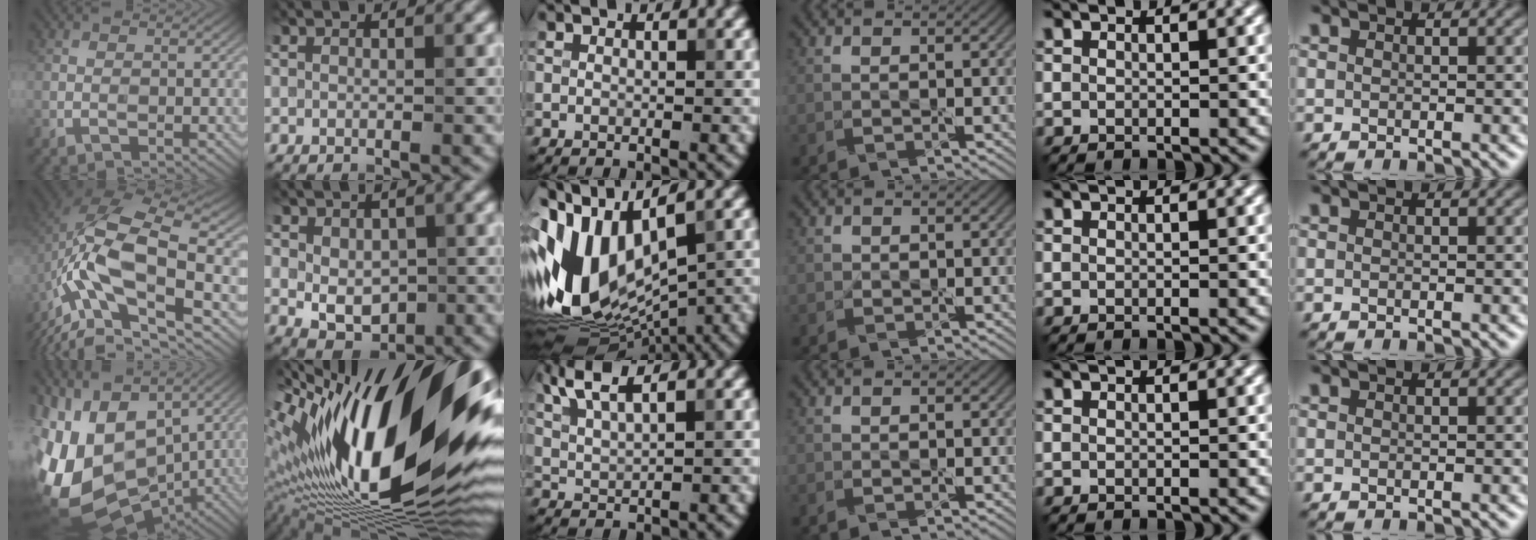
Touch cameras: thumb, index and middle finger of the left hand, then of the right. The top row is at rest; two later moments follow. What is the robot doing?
{"motion": "cut", "object": "origami paper"}